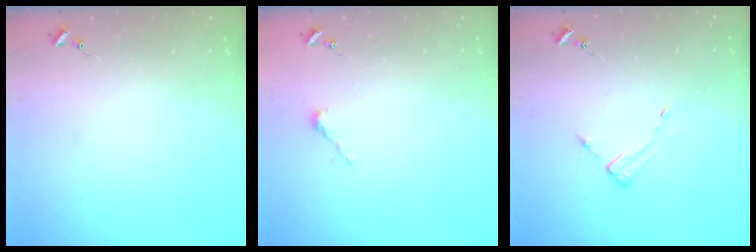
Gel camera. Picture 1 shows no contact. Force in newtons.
{"total": 2.5, "press": 2.5, "slide": 0.2}
{"total": 3.1, "press": 3.1, "slide": 0.3}